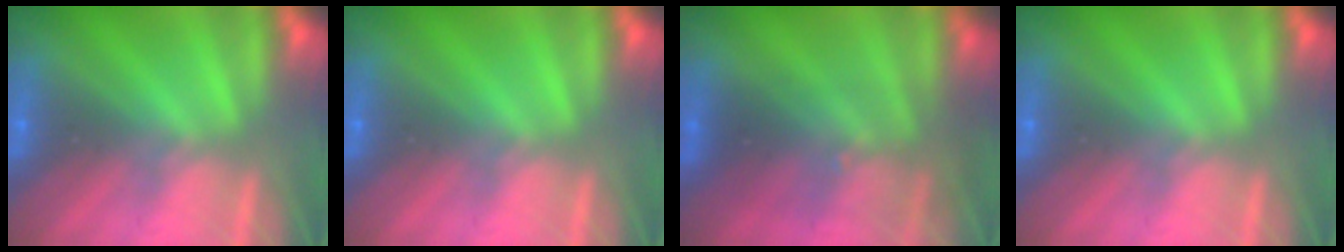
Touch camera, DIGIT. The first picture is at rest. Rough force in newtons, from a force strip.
{"total": 0.0}
{"total": 3.0}
{"total": 0.0}